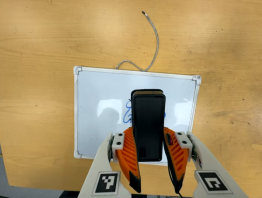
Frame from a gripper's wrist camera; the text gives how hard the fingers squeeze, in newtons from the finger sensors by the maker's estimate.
{"total": 7.6, "left": 6.0, "right": 9.2}